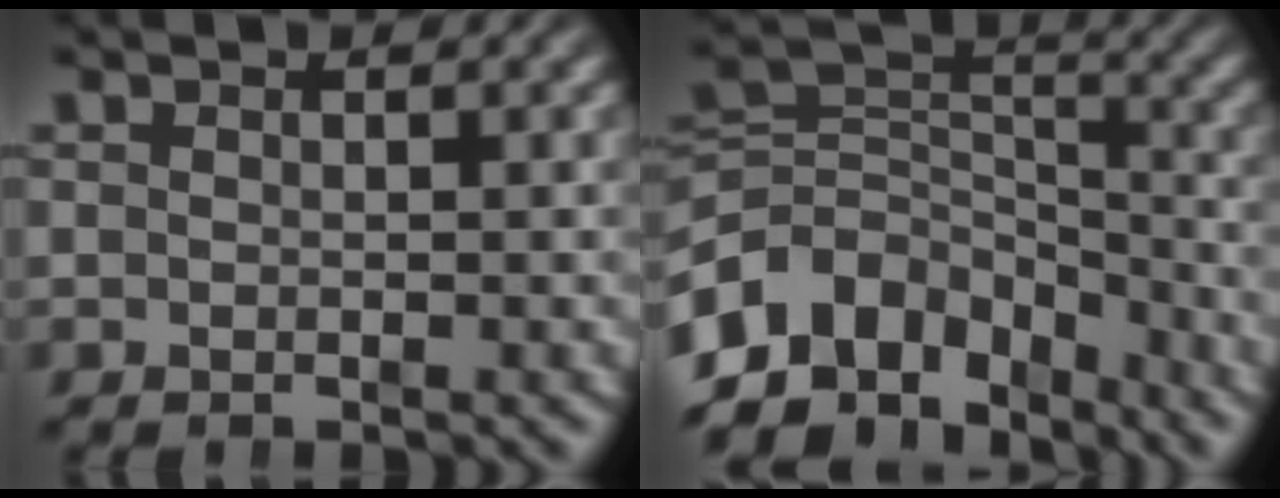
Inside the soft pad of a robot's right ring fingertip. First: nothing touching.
{"total": 13.8, "force": [-4.6, 10.6, 7.6], "torque": [-0.151, -0.061, -0.061]}